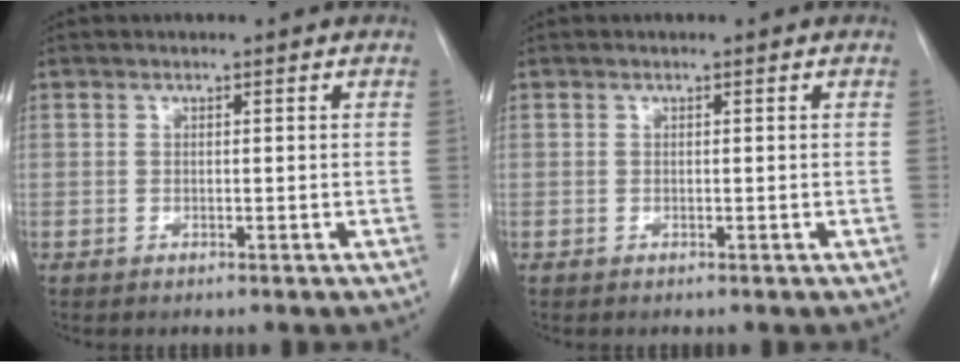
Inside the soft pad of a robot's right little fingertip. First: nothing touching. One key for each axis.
{"total": 0.0}